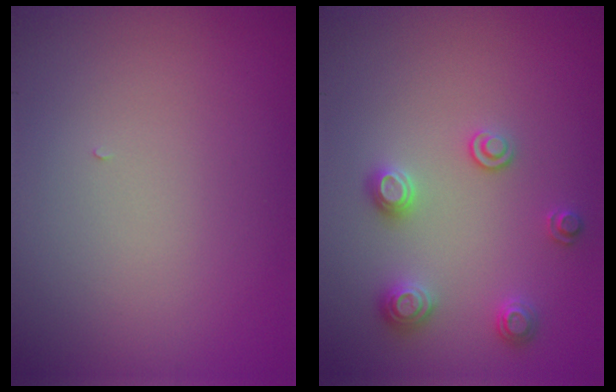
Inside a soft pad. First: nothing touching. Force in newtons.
{"total": 2.4, "press": 2.4, "slide": 0.4}